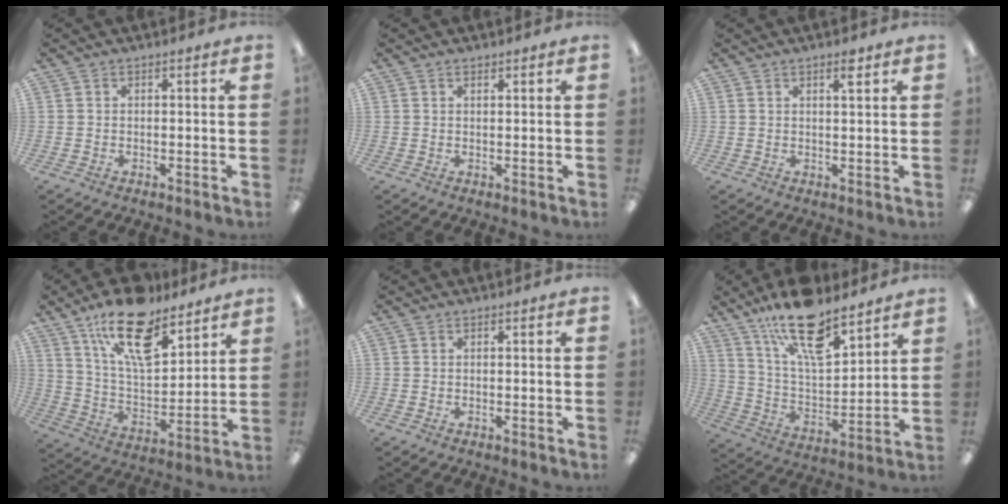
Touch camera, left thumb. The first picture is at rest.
{"total": 0.8, "force": [0.7, 0.2, 0.2], "torque": [-0.005, -0.001, 0.014]}
{"total": 2.5, "force": [1.9, 0.4, 1.7], "torque": [-0.022, -0.005, 0.029]}
{"total": 19.0, "force": [12.8, 8.1, 11.6], "torque": [-0.197, -0.062, 0.220]}
{"total": 0.0}
{"total": 18.8, "force": [13.3, 7.2, 11.2], "torque": [-0.191, -0.074, 0.228]}